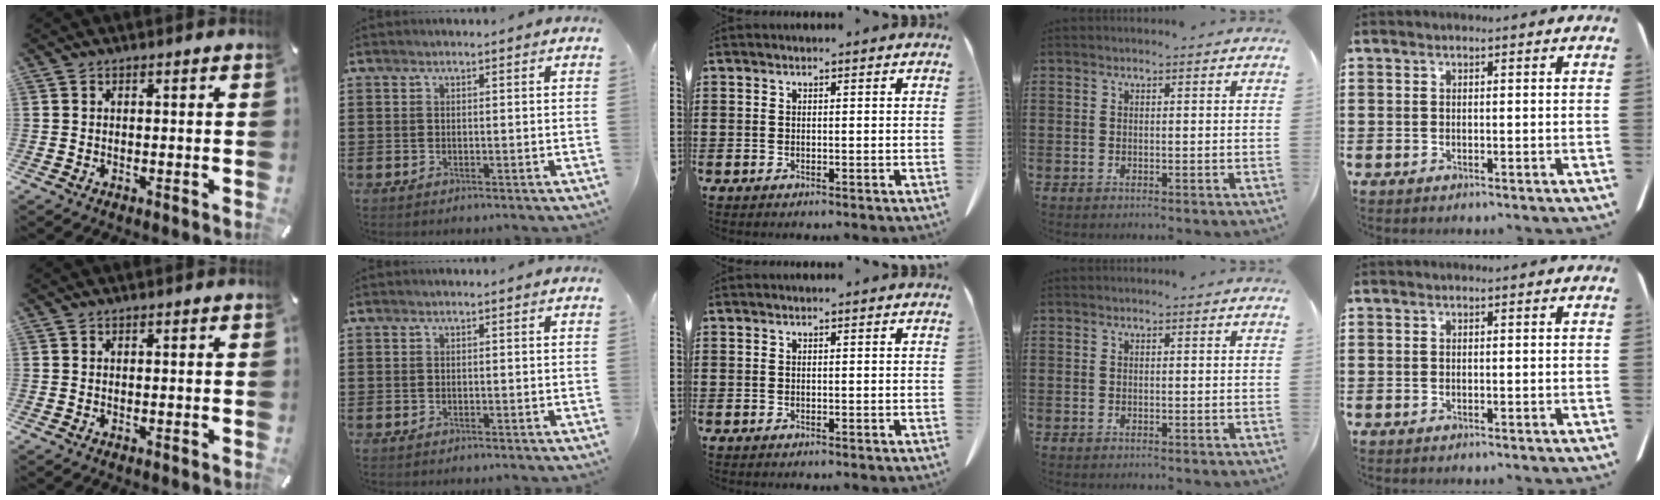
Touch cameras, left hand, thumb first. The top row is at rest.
{}